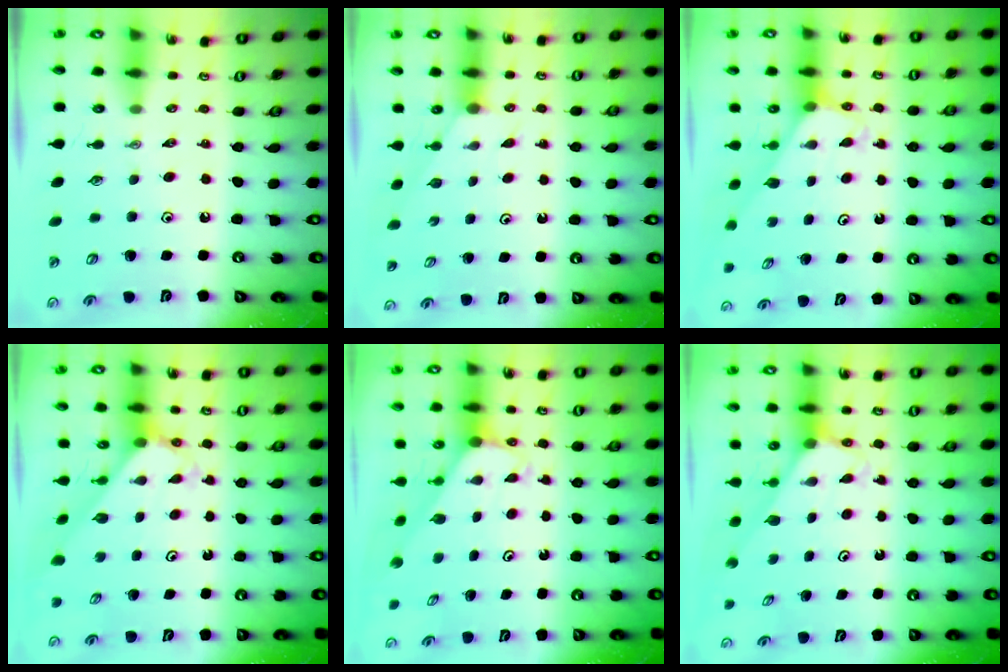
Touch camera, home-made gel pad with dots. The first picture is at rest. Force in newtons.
{"total": 2.0, "press": 2.0, "slide": 0.2}
{"total": 3.2, "press": 3.2, "slide": 0.2}
{"total": 2.6, "press": 2.6, "slide": 0.2}
{"total": 1.8, "press": 1.8, "slide": 0.1}
{"total": 2.6, "press": 2.6, "slide": 0.2}